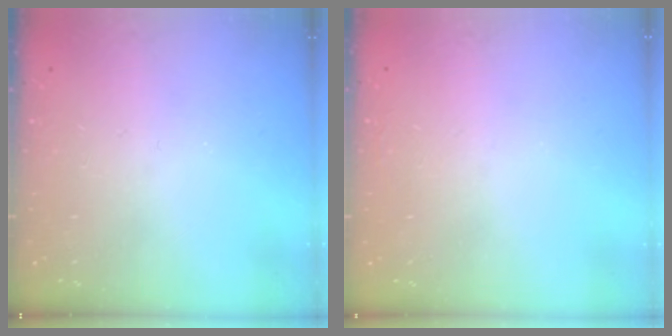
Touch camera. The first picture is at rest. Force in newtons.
{"total": 1.6, "press": 1.6, "slide": 0.0}